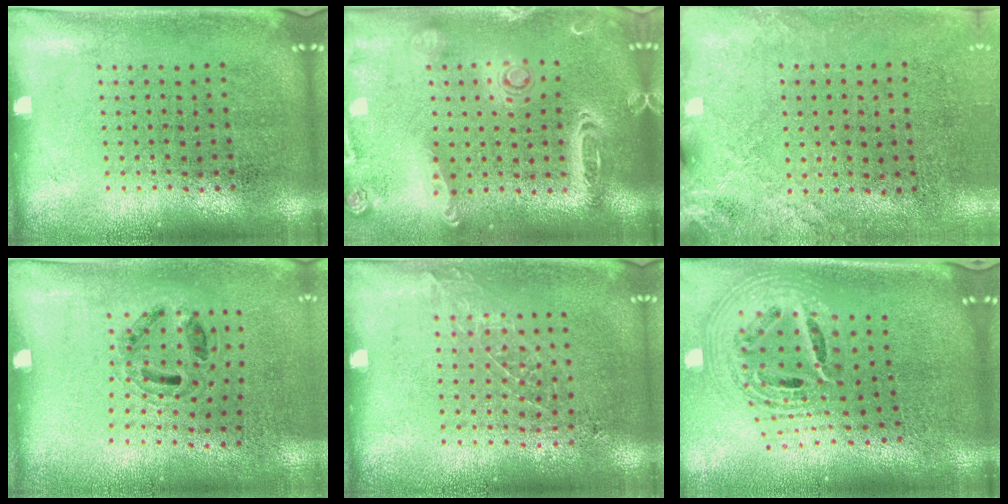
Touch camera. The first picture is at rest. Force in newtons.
{"total": 2.5, "press": 2.3, "slide": 1.1}
{"total": 2.5, "press": 2.1, "slide": 1.4}
{"total": 1.0, "press": 0.8, "slide": 0.6}
{"total": 0.9, "press": 0.9, "slide": 0.1}
{"total": 2.8, "press": 1.9, "slide": 2.0}